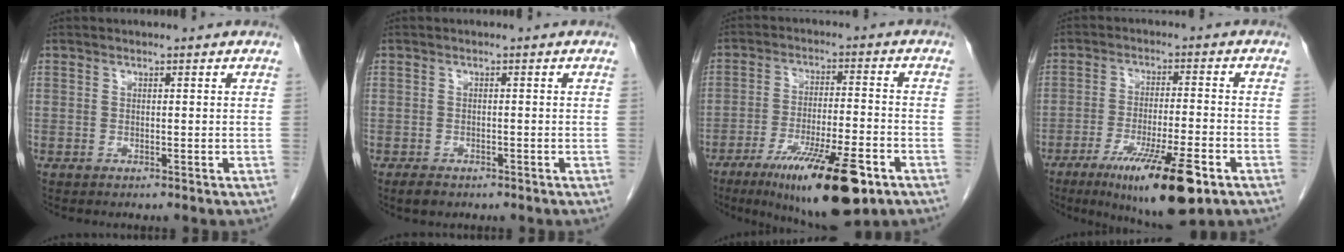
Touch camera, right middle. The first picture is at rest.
{"total": 2.1, "force": [-1.5, 1.1, 0.9], "torque": [-0.021, -0.002, -0.017]}
{"total": 16.0, "force": [-9.2, 2.7, 12.8], "torque": [-0.193, -0.026, -0.144]}
{"total": 13.9, "force": [-7.7, 1.7, 11.4], "torque": [-0.177, -0.030, -0.120]}